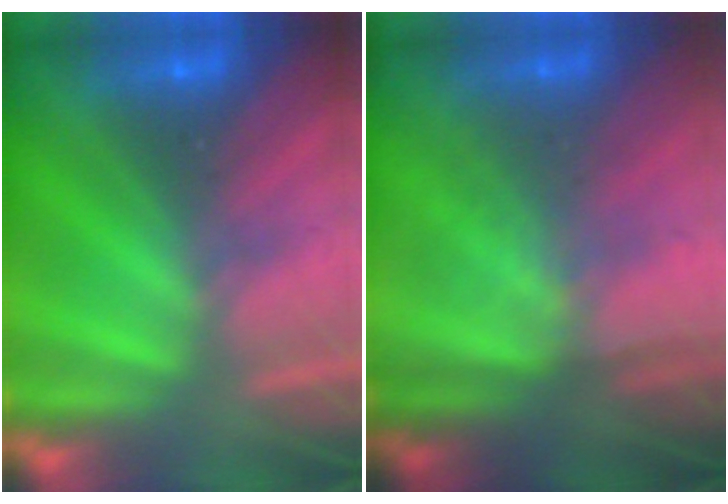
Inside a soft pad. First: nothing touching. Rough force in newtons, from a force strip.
{"total": 1.3}